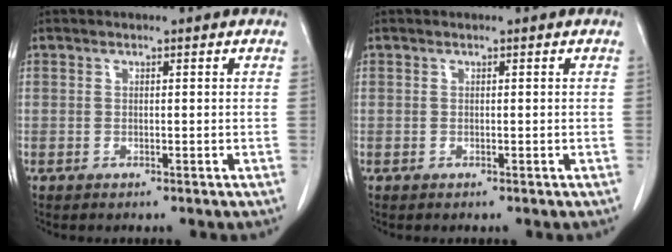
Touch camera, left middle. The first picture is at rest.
{"total": 0.0}